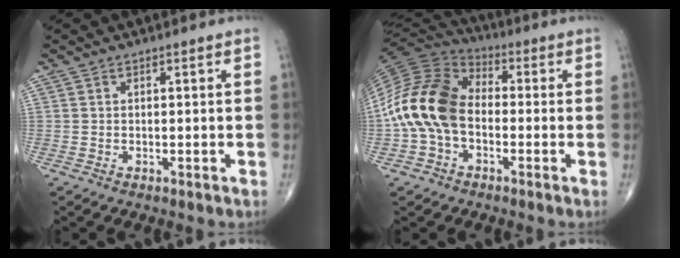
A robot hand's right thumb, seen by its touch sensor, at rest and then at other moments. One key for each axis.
{"total": 16.3, "fx": -2.2, "fy": 11.1, "fz": 11.7, "tx": -0.234, "ty": 0.037, "tz": -0.051}